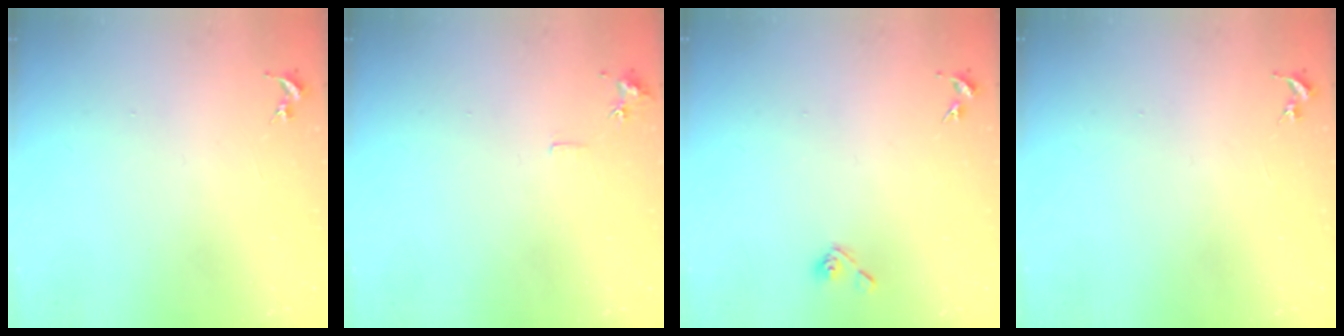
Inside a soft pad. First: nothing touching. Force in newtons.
{"total": 5.6, "press": 5.6, "slide": 0.7}
{"total": 5.3, "press": 4.9, "slide": 2.0}
{"total": 0.0}